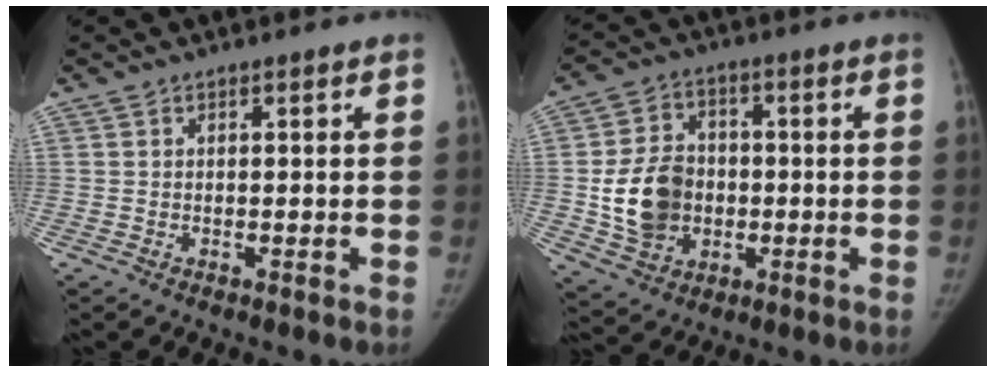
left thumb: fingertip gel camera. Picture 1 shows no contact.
{"total": 12.5, "force": [-1.2, 10.1, 7.3], "torque": [-0.109, 0.010, -0.017]}